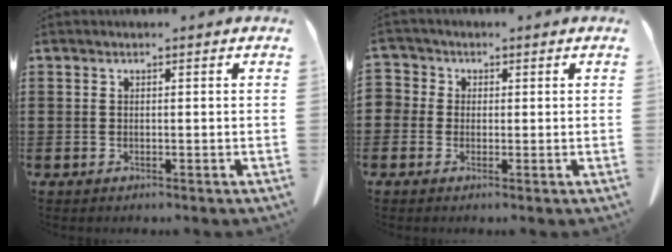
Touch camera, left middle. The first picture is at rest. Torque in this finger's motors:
{"motor_torque": [0.01, 0.00, 0.00, 0.00]}